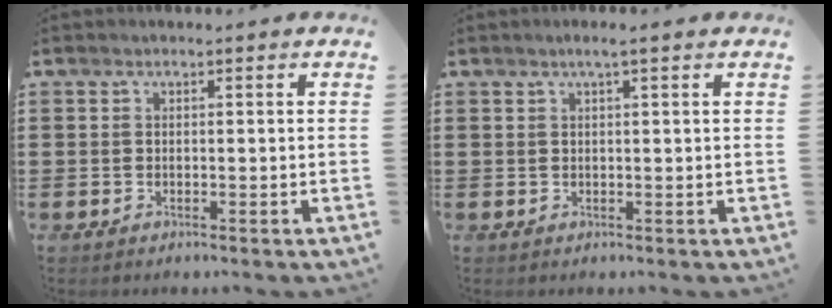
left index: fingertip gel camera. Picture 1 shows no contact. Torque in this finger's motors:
{"motor_torque": [0.95, -1.05, 0.36, 0.09]}